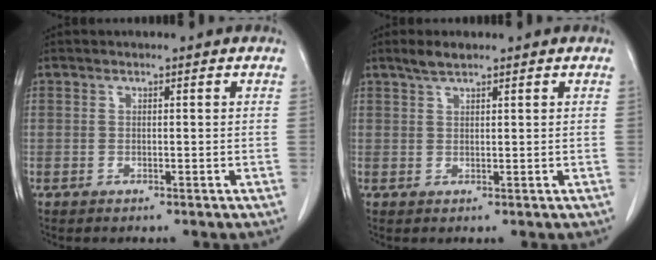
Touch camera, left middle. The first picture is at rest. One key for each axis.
{"total": 2.3, "fx": 1.9, "fy": 0.3, "fz": 1.2, "tx": -0.031, "ty": 0.005, "tz": 0.037}